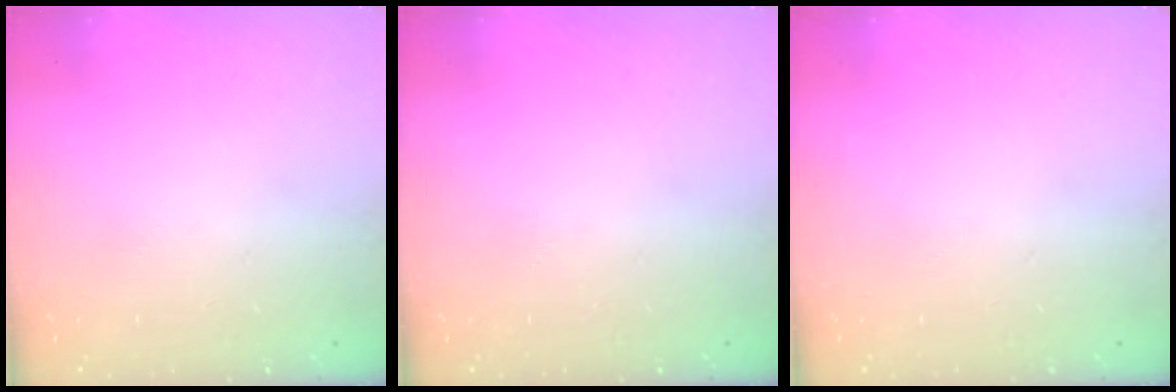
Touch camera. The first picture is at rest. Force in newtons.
{"total": 0.0}
{"total": 0.0}